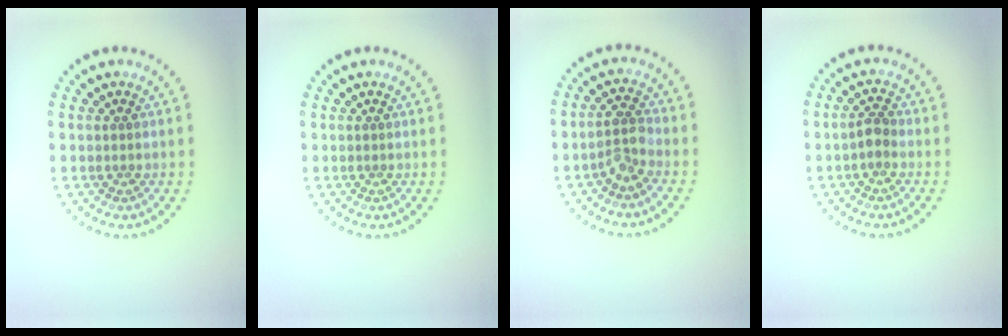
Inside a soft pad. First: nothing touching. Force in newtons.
{"total": 0.0}
{"total": 2.3, "press": 2.0, "slide": 1.2}
{"total": 1.3, "press": 1.3, "slide": 0.5}